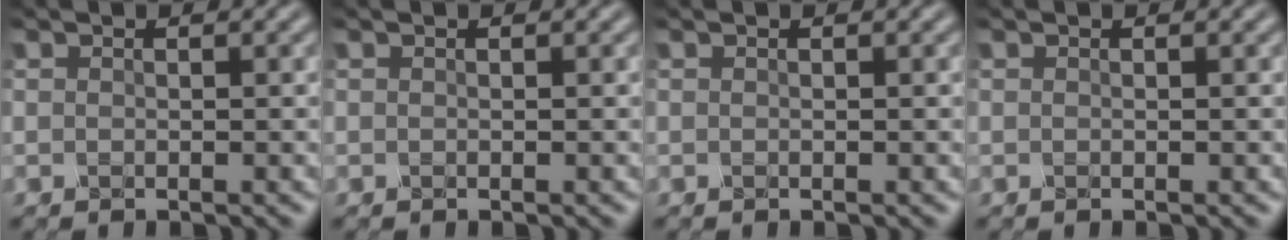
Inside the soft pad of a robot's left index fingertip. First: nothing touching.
{"total": 0.0}
{"total": 0.0}
{"total": 0.0}